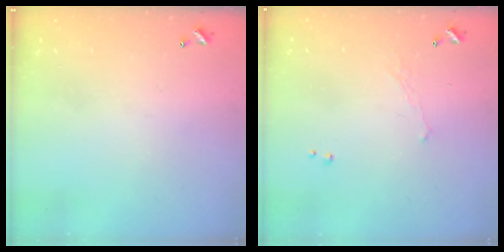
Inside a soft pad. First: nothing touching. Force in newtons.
{"total": 1.1, "press": 1.0, "slide": 0.6}